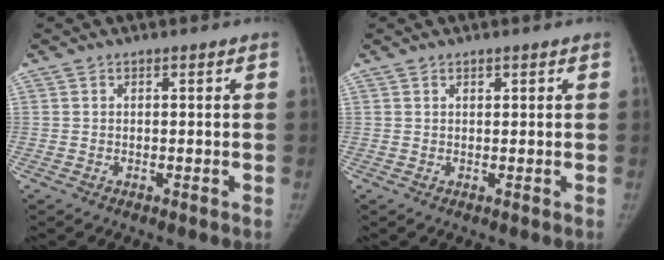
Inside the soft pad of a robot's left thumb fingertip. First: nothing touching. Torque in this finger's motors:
{"motor_torque": [0.08, 0.00, 0.25, -0.09, 0.04]}